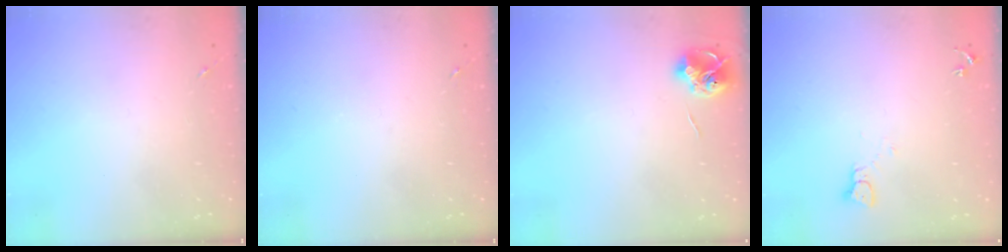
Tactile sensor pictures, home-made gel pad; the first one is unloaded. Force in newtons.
{"total": 0.0}
{"total": 7.3, "press": 7.3, "slide": 0.6}
{"total": 2.2, "press": 2.2, "slide": 0.2}